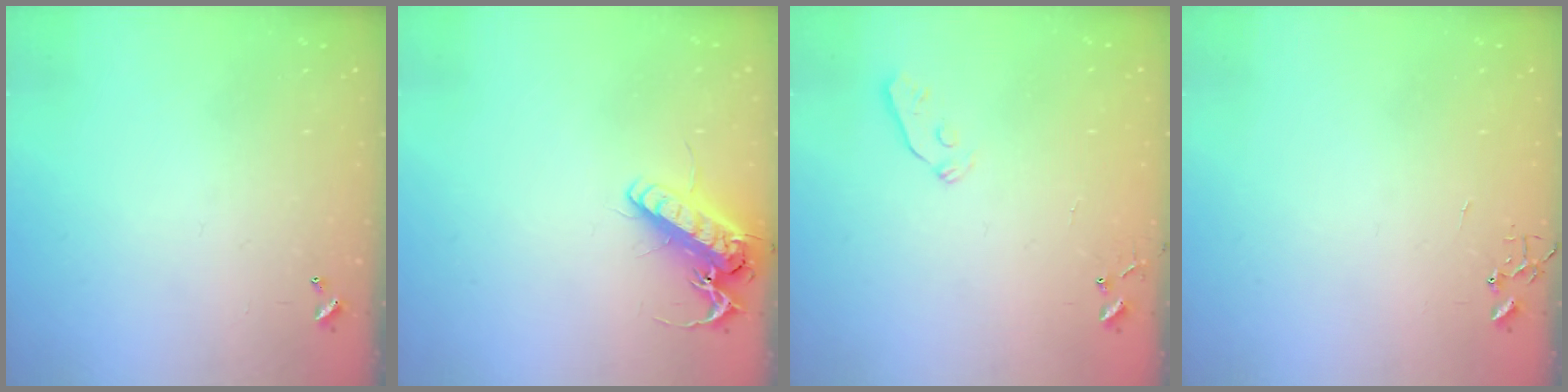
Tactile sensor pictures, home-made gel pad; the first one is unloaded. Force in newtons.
{"total": 14.1, "press": 13.9, "slide": 2.6}
{"total": 3.7, "press": 3.6, "slide": 0.7}
{"total": 0.0}